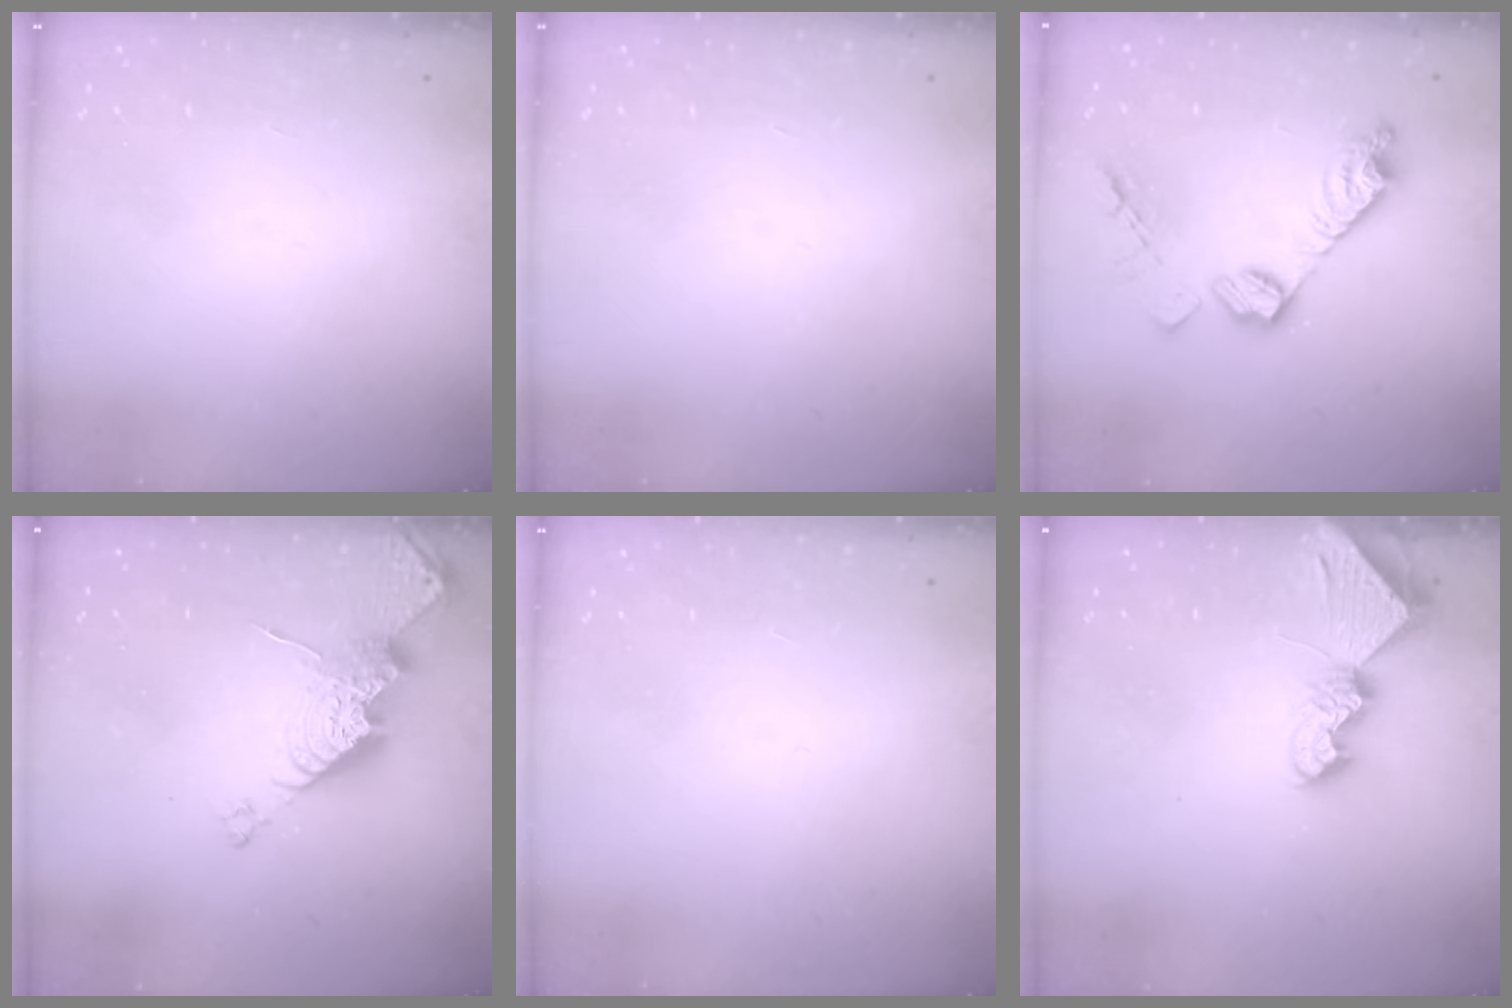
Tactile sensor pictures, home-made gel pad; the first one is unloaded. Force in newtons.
{"total": 0.0}
{"total": 14.1, "press": 14.1, "slide": 0.8}
{"total": 13.5, "press": 13.5, "slide": 1.0}
{"total": 0.0}
{"total": 7.2, "press": 7.2, "slide": 1.0}